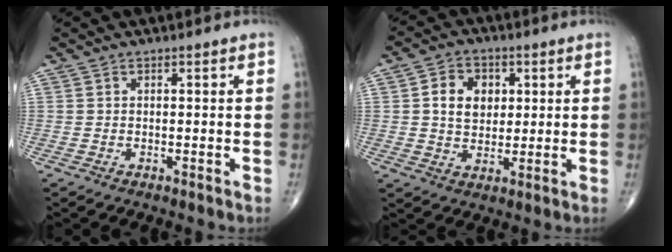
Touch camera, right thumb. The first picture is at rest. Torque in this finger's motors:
{"motor_torque": [-0.20, 0.48, 0.14, 0.10, 0.05]}